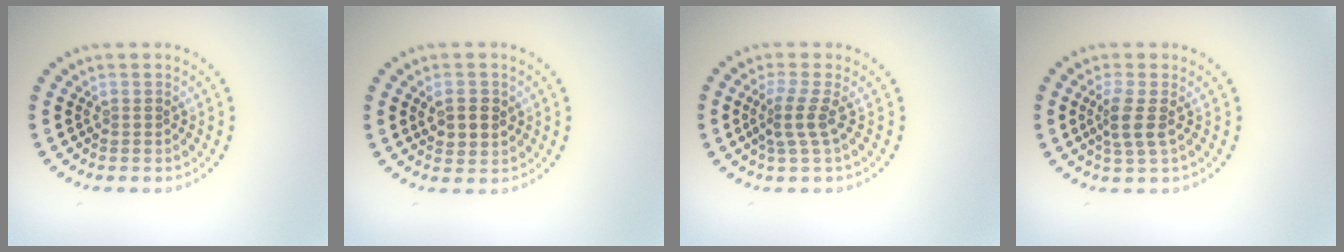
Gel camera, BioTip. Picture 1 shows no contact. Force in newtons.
{"total": 2.7, "press": 2.6, "slide": 0.6}
{"total": 2.5, "press": 1.8, "slide": 1.7}
{"total": 2.4, "press": 1.9, "slide": 1.5}